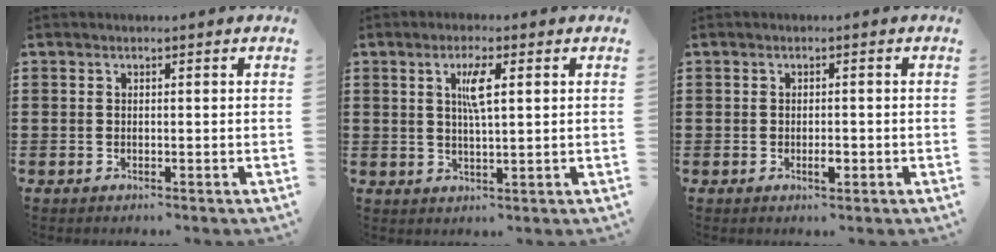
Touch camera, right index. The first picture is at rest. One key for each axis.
{"total": 4.1, "fx": 1.3, "fy": 0.8, "fz": 3.8, "tx": -0.079, "ty": 0.008, "tz": 0.017}
{"total": 1.8, "fx": -0.6, "fy": 0.7, "fz": 1.6, "tx": -0.029, "ty": 0.001, "tz": -0.011}